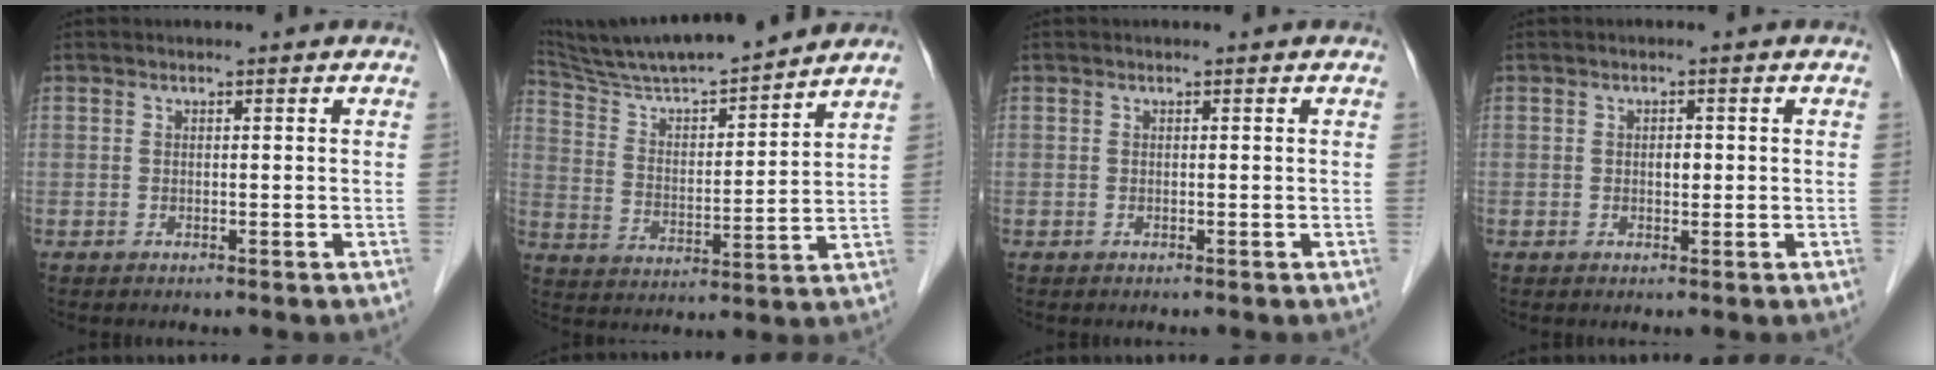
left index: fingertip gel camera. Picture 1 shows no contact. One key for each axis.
{"total": 17.1, "fx": 15.6, "fy": 0.4, "fz": 6.9, "tx": -0.126, "ty": 0.003, "tz": 0.262}
{"total": 0.0}
{"total": 1.3, "fx": -0.1, "fy": 0.8, "fz": 1.0, "tx": -0.015, "ty": 0.000, "tz": -0.002}